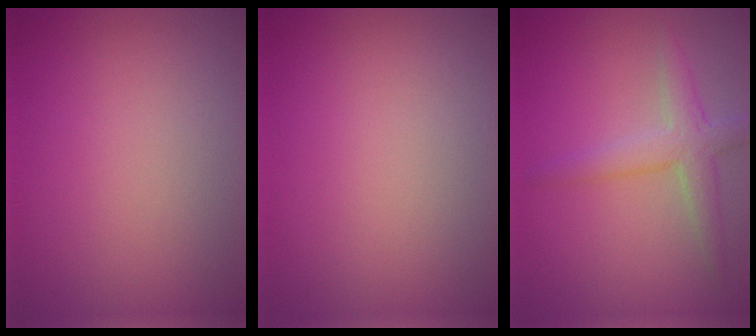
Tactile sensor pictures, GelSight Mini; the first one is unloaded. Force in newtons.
{"total": 0.0}
{"total": 3.2, "press": 3.2, "slide": 0.2}